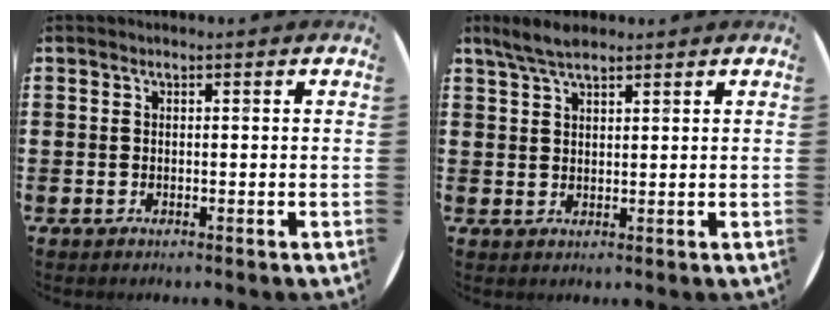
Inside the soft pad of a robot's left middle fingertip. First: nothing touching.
{"total": 3.9, "force": [3.1, 1.1, 2.1], "torque": [-0.037, -0.003, 0.055]}